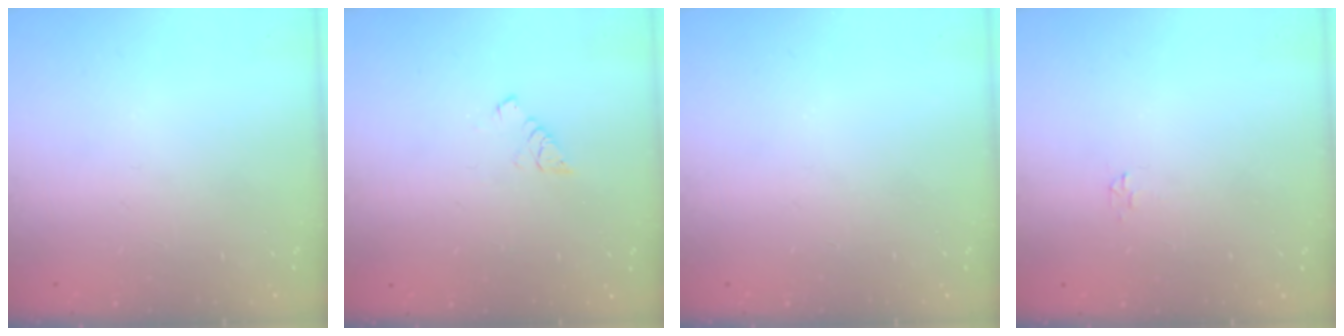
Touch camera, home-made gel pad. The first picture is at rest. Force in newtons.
{"total": 4.8, "press": 4.8, "slide": 0.3}
{"total": 0.0}
{"total": 1.9, "press": 1.9, "slide": 0.3}